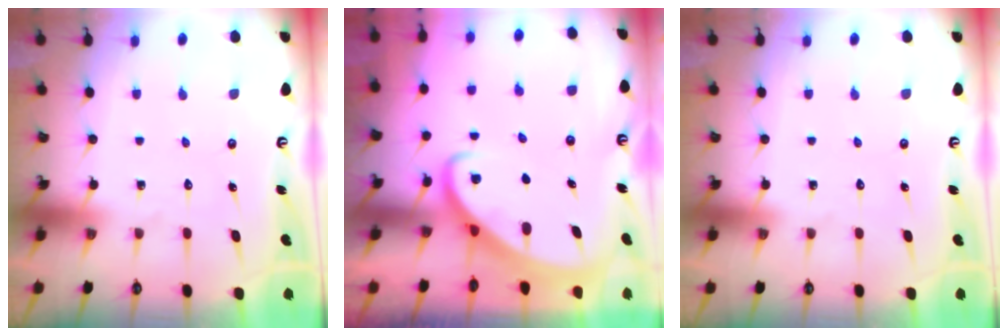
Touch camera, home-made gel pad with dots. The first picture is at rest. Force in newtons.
{"total": 2.2, "press": 2.2, "slide": 0.3}
{"total": 0.0}